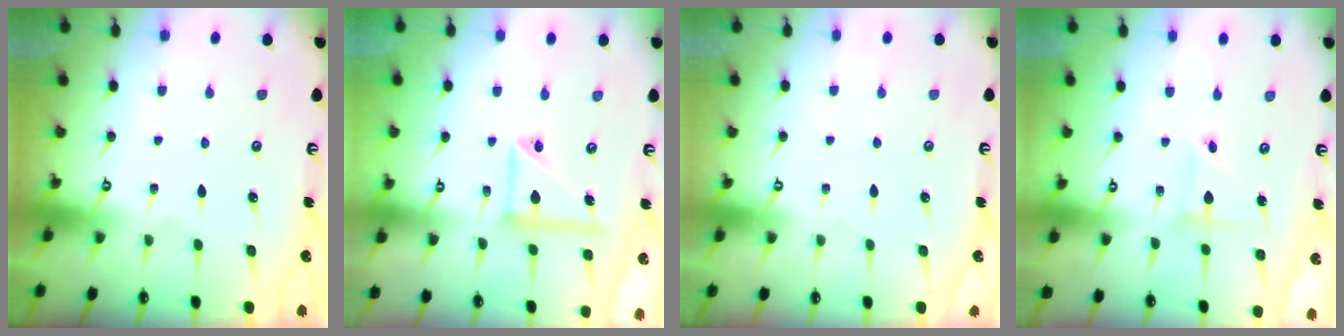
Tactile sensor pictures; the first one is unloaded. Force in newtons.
{"total": 12.6, "press": 12.5, "slide": 1.7}
{"total": 0.0}
{"total": 2.5, "press": 2.5, "slide": 0.2}